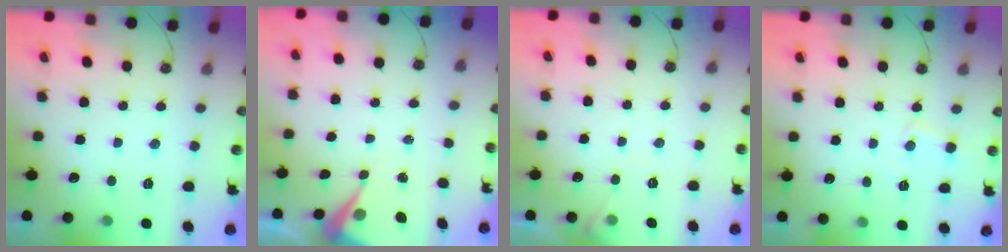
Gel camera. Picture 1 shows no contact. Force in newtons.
{"total": 7.8, "press": 7.7, "slide": 0.7}
{"total": 5.6, "press": 5.6, "slide": 0.7}
{"total": 4.9, "press": 4.9, "slide": 0.4}